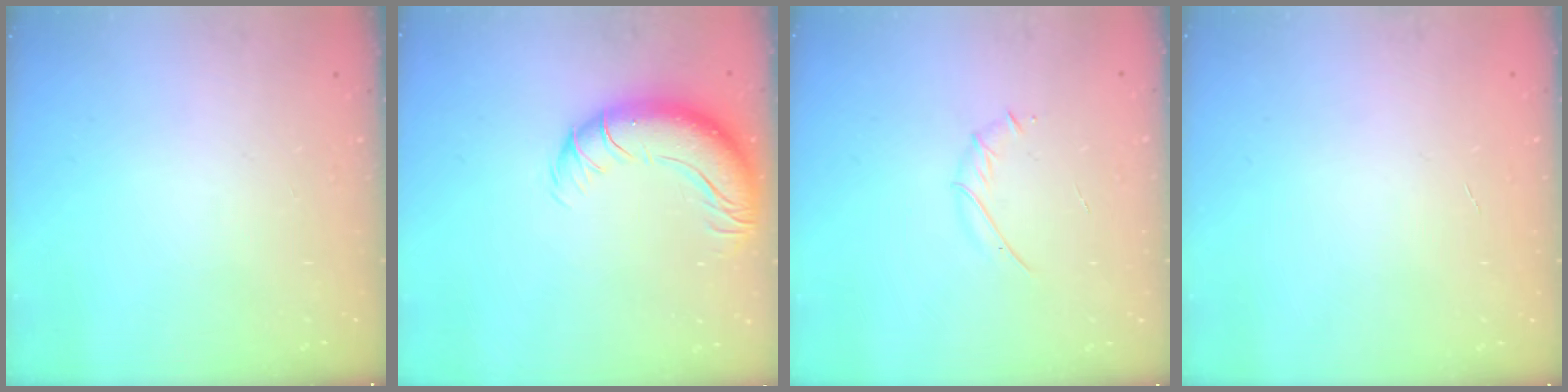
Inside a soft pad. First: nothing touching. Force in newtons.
{"total": 11.7, "press": 11.3, "slide": 2.9}
{"total": 3.8, "press": 3.7, "slide": 1.1}
{"total": 0.0}